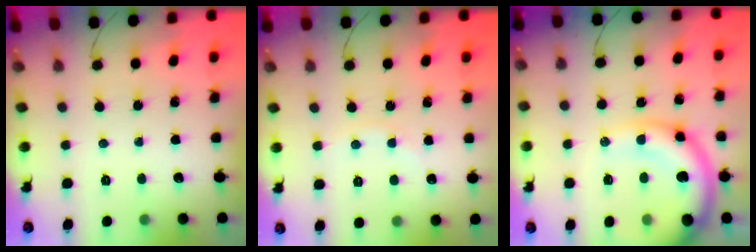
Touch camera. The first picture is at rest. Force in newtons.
{"total": 4.8, "press": 4.6, "slide": 1.4}
{"total": 14.2, "press": 13.8, "slide": 3.5}